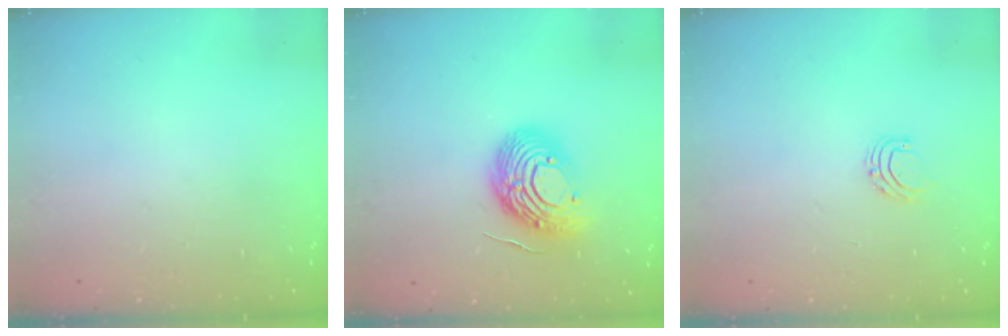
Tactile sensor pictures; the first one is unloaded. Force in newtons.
{"total": 15.9, "press": 15.9, "slide": 1.3}
{"total": 4.5, "press": 4.5, "slide": 0.4}